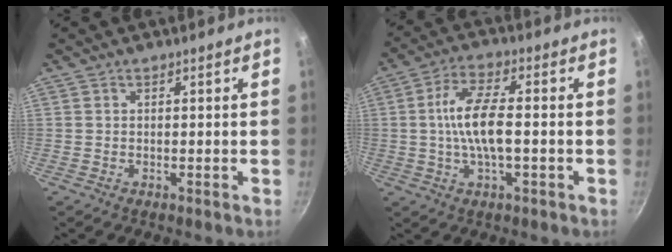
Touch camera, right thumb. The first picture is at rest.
{"total": 9.7, "force": [-0.6, 3.7, 9.0], "torque": [-0.173, 0.018, -0.019]}